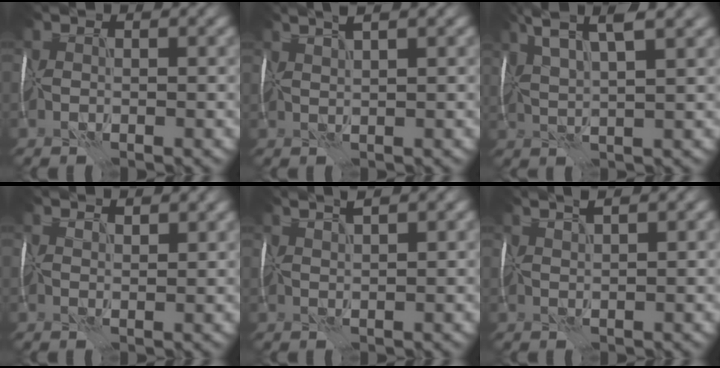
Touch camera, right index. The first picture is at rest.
{"total": 2.6, "force": [2.0, 0.0, 1.6], "torque": [-0.026, 0.014, 0.036]}
{"total": 6.5, "force": [4.3, 0.9, 4.9], "torque": [-0.083, 0.020, 0.074]}
{"total": 2.1, "force": [1.9, 0.6, 0.8], "torque": [-0.017, 0.004, 0.036]}
{"total": 2.7, "force": [2.2, 0.1, 1.6], "torque": [-0.022, 0.015, 0.035]}
{"total": 2.4, "force": [2.0, 0.0, 1.3], "torque": [-0.020, 0.013, 0.035]}